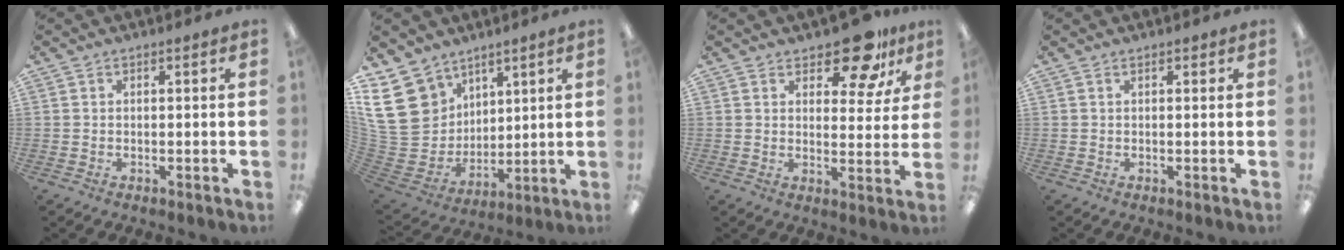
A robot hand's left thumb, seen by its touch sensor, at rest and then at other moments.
{"total": 17.3, "force": [8.0, 13.6, 7.0], "torque": [-0.172, -0.044, 0.158]}
{"total": 12.2, "force": [8.6, 5.3, 6.8], "torque": [-0.083, -0.049, 0.146]}
{"total": 0.6, "force": [0.3, 0.4, 0.2], "torque": [-0.003, 0.004, 0.005]}